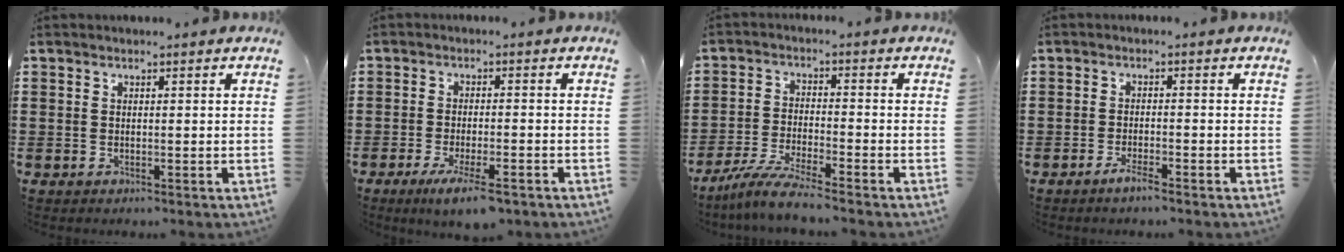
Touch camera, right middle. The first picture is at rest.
{"total": 5.4, "force": [-3.5, 1.0, 3.9], "torque": [-0.074, -0.007, -0.063]}
{"total": 6.0, "force": [-5.4, -0.4, 2.7], "torque": [-0.062, -0.018, -0.106]}
{"total": 2.2, "force": [-1.7, 0.2, 1.3], "torque": [-0.022, 0.001, -0.032]}